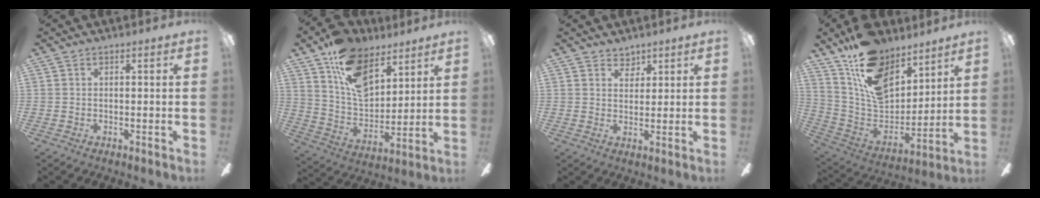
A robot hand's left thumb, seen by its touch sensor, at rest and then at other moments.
{"total": 16.1, "force": [9.8, 9.1, 8.9], "torque": [-0.164, -0.038, 0.186]}
{"total": 3.8, "force": [3.1, 2.2, 0.4], "torque": [-0.002, -0.013, 0.056]}
{"total": 18.1, "force": [11.7, 10.5, 9.0], "torque": [-0.173, -0.066, 0.223]}